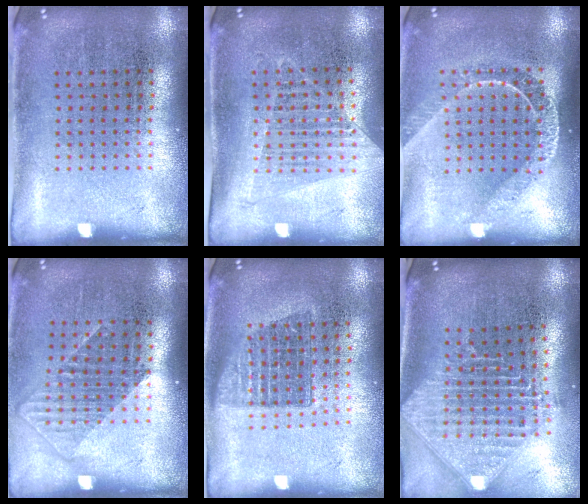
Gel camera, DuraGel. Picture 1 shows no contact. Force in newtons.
{"total": 1.3, "press": 1.2, "slide": 0.4}
{"total": 1.7, "press": 1.5, "slide": 0.9}
{"total": 1.3, "press": 0.9, "slide": 0.9}
{"total": 1.4, "press": 1.1, "slide": 0.8}
{"total": 2.4, "press": 1.8, "slide": 1.6}